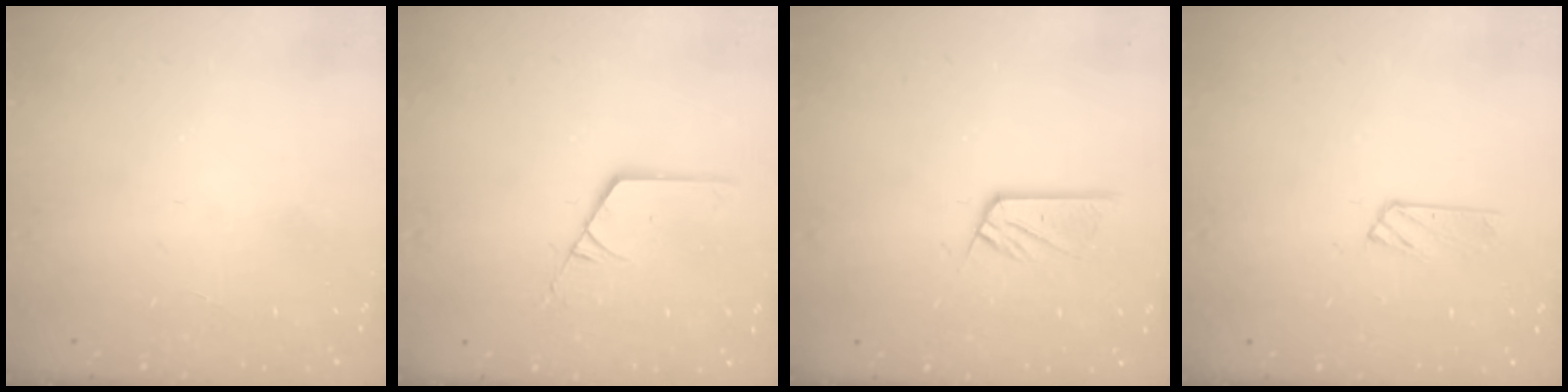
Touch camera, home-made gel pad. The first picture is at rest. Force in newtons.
{"total": 2.9, "press": 2.9, "slide": 0.1}
{"total": 9.6, "press": 9.5, "slide": 0.8}
{"total": 2.9, "press": 2.9, "slide": 0.3}